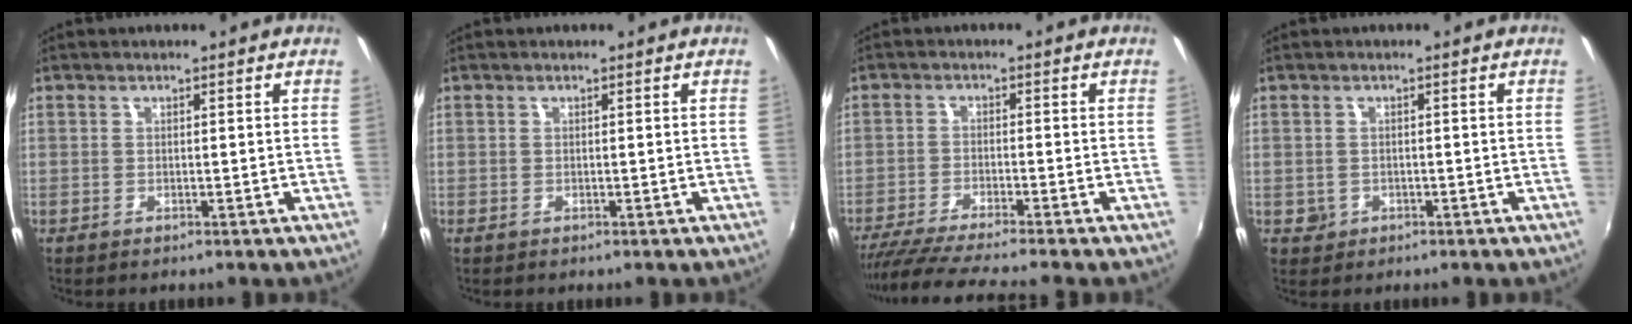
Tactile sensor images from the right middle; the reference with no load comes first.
{"total": 0.0}
{"total": 10.8, "force": [-9.5, -1.0, 5.2], "torque": [-0.116, -0.031, -0.164]}
{"total": 2.0, "force": [-0.5, 1.9, 0.4], "torque": [-0.011, -0.003, -0.005]}